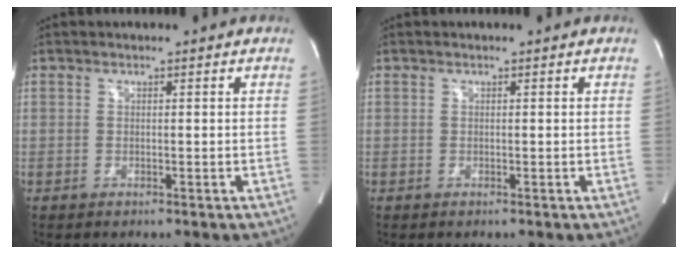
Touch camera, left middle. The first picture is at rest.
{"total": 0.0}